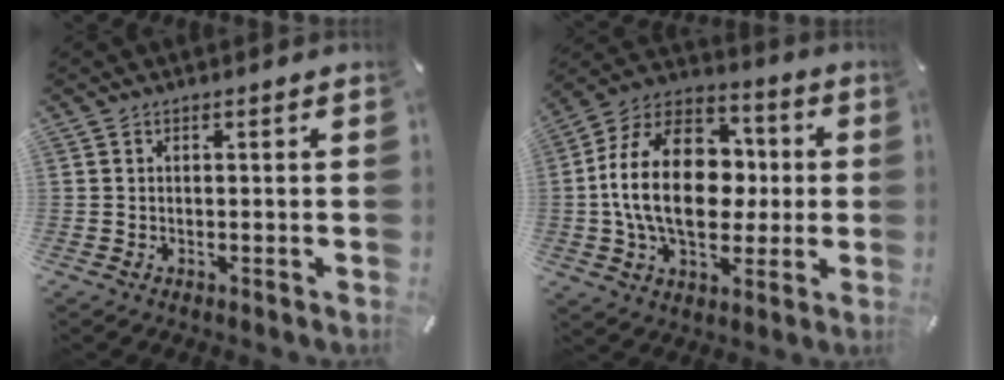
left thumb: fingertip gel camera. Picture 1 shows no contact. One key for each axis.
{"total": 22.2, "fx": -0.4, "fy": 15.7, "fz": 15.6, "tx": -0.301, "ty": 0.014, "tz": -0.006}